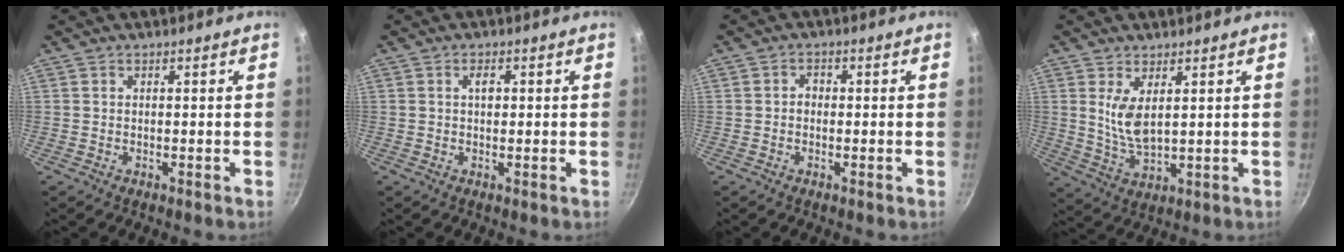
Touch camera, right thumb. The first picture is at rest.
{"total": 2.0, "force": [0.3, 1.2, 1.6], "torque": [-0.021, 0.001, 0.002]}
{"total": 1.9, "force": [-0.2, 1.6, 1.0], "torque": [-0.009, 0.008, -0.007]}
{"total": 6.7, "force": [2.1, 3.0, 5.6], "torque": [-0.103, -0.028, 0.050]}